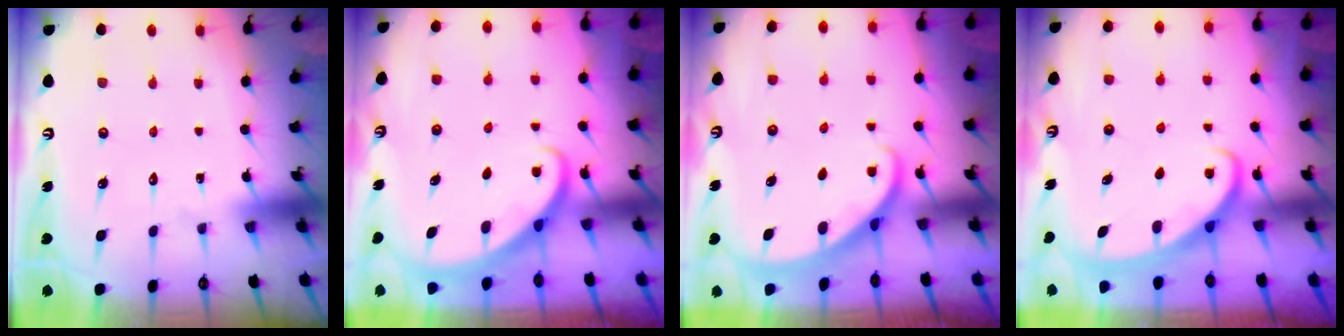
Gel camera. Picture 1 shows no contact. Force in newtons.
{"total": 2.7, "press": 2.7, "slide": 0.2}
{"total": 2.1, "press": 2.1, "slide": 0.2}
{"total": 3.0, "press": 2.9, "slide": 0.3}